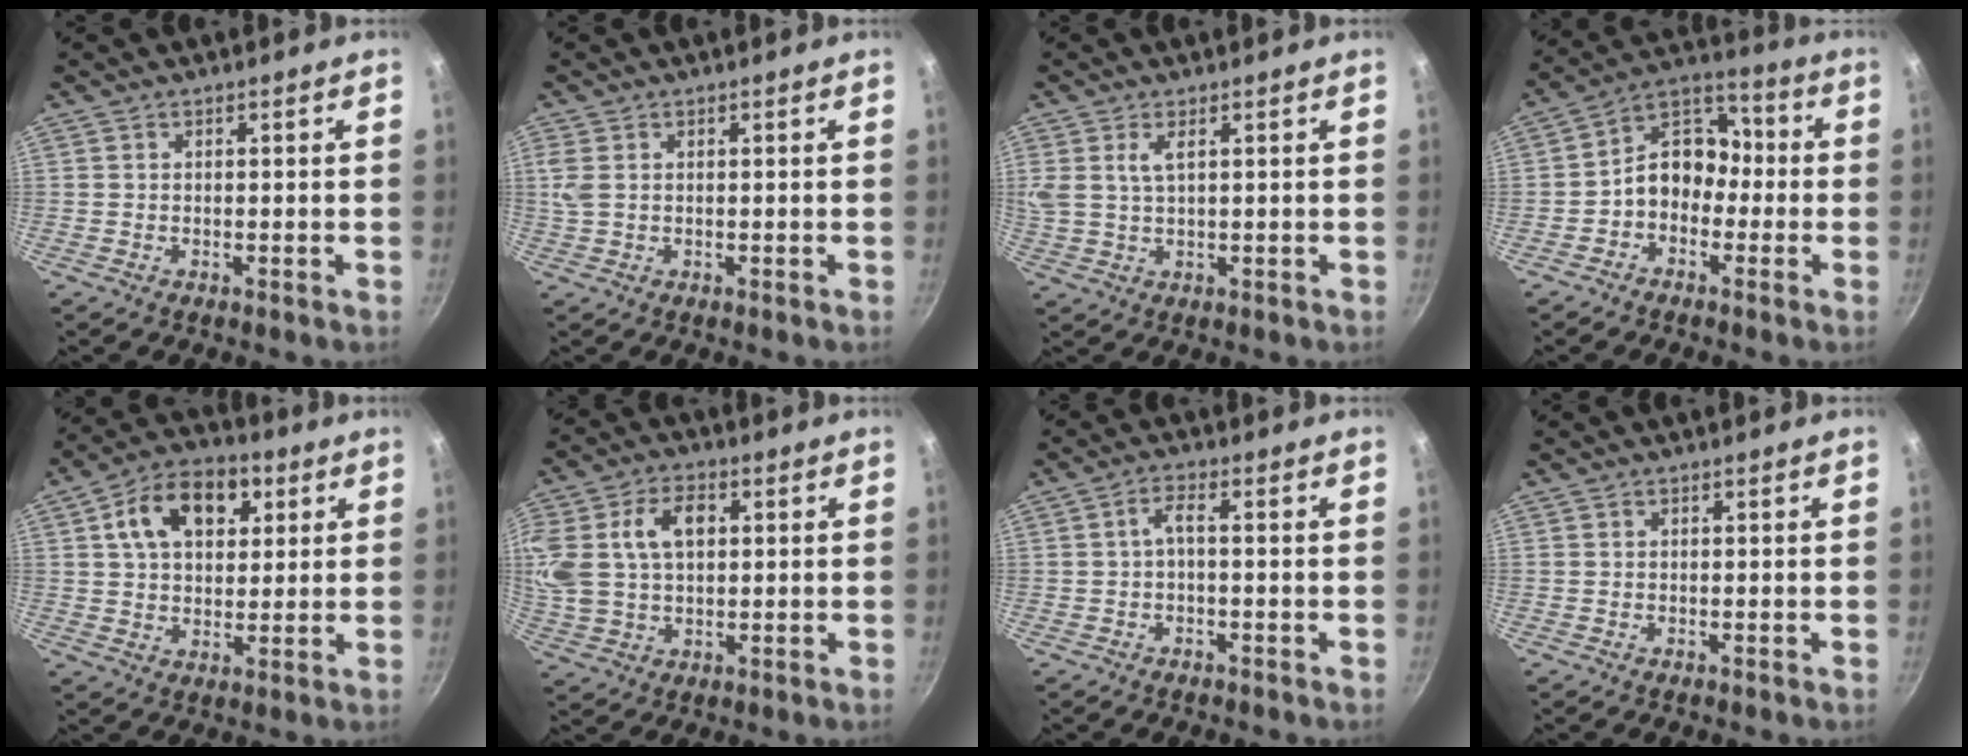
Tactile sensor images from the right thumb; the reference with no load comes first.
{"total": 2.5, "force": [0.5, 1.5, 2.0], "torque": [-0.066, 0.006, 0.014]}
{"total": 4.4, "force": [1.6, 1.9, 3.6], "torque": [-0.089, 0.004, 0.041]}
{"total": 10.8, "force": [-1.9, 8.1, 6.9], "torque": [-0.083, 0.046, -0.049]}
{"total": 13.9, "force": [4.7, 9.0, 9.6], "torque": [-0.132, 0.006, 0.073]}
{"total": 17.6, "force": [3.8, 11.7, 12.5], "torque": [-0.287, 0.023, 0.076]}
{"total": 2.6, "force": [-0.2, 0.8, 2.4], "torque": [-0.048, 0.016, -0.005]}
{"total": 0.0}